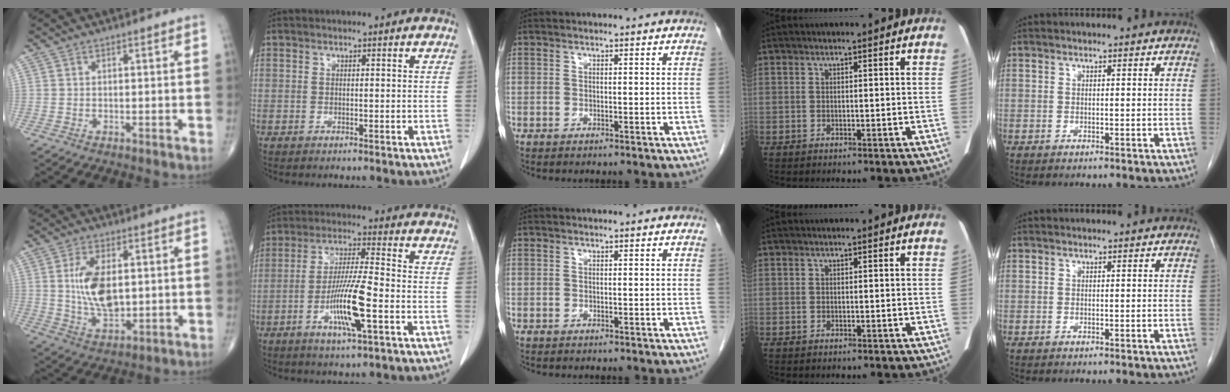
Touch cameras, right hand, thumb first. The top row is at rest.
{"thumb": {"total": 11.0, "force": [1.3, 5.8, 9.2], "torque": [-0.168, -0.010, 0.032]}, "index": {"total": 10.7, "force": [-3.5, 0.6, 10.1], "torque": [-0.193, -0.010, -0.067]}}